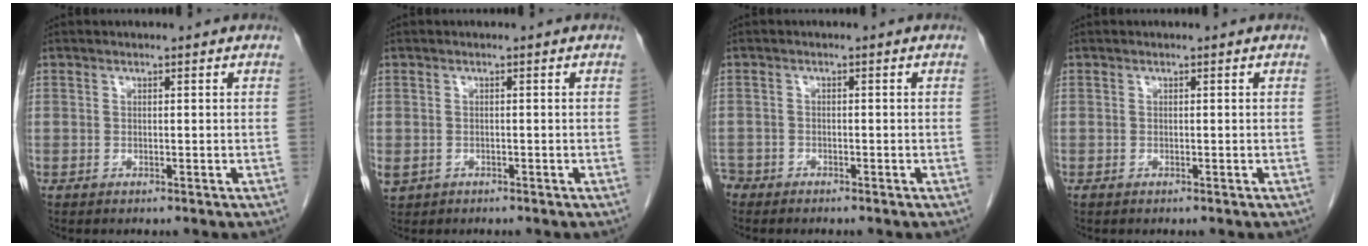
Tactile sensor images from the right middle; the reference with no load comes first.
{"total": 2.5, "force": [-1.2, 2.1, 0.8], "torque": [-0.013, 0.000, -0.013]}
{"total": 2.7, "force": [-2.3, 1.3, 0.2], "torque": [-0.002, 0.002, -0.043]}
{"total": 0.0}